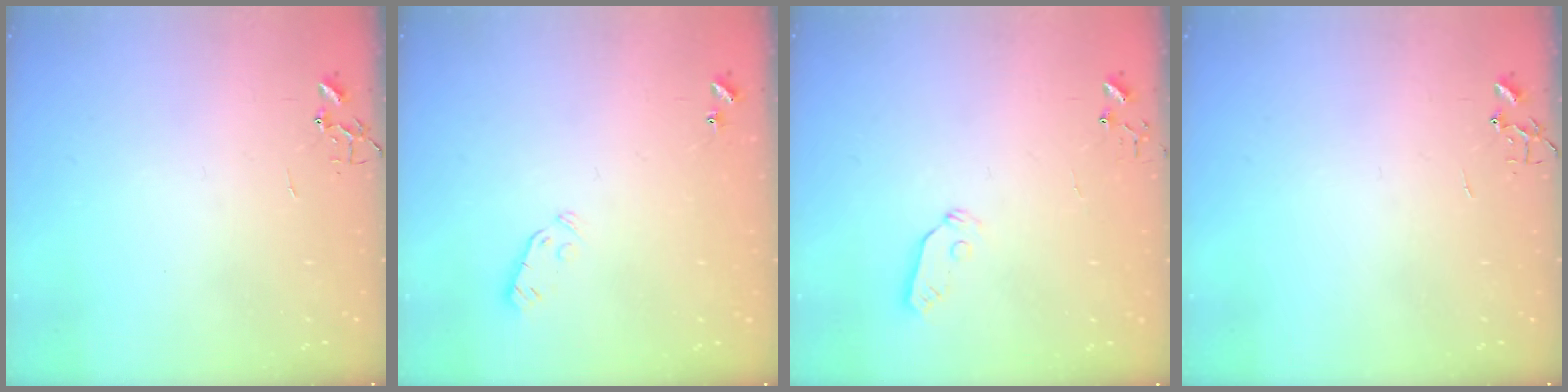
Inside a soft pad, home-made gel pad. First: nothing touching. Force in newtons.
{"total": 3.1, "press": 3.0, "slide": 0.9}
{"total": 5.3, "press": 5.2, "slide": 0.3}
{"total": 0.0}